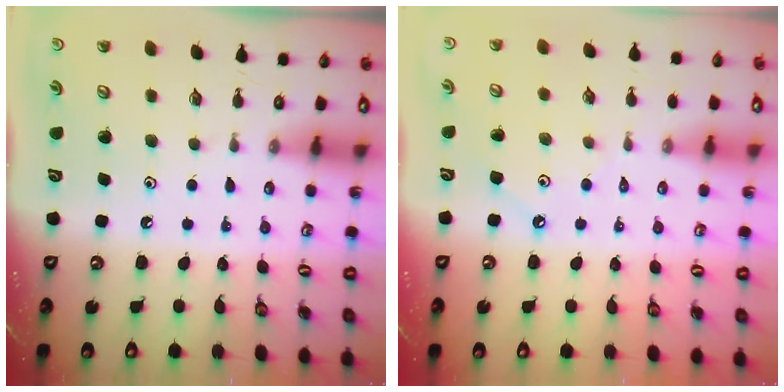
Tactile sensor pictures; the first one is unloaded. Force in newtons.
{"total": 2.7, "press": 2.7, "slide": 0.2}